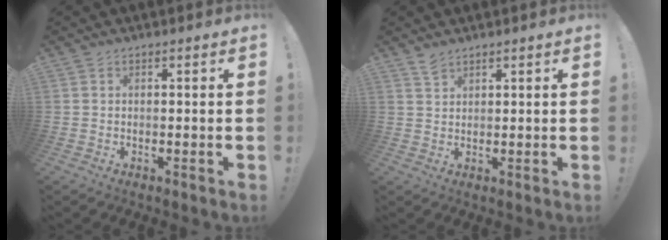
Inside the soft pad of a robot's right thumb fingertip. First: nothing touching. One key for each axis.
{"total": 2.7, "fx": 2.3, "fy": 1.0, "fz": 1.1, "tx": -0.011, "ty": -0.015, "tz": 0.041}